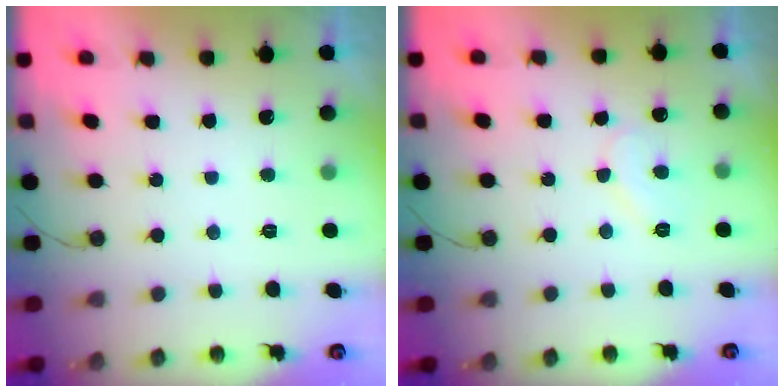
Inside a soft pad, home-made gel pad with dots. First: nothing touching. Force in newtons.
{"total": 8.3, "press": 8.3, "slide": 0.5}